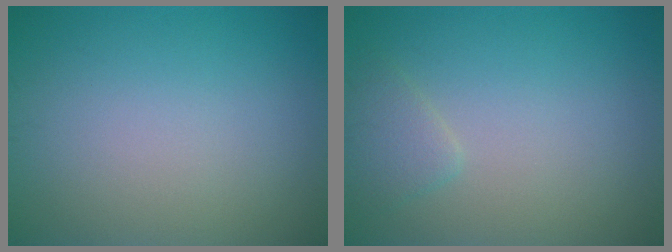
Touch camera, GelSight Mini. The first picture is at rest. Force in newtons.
{"total": 1.6, "press": 1.6, "slide": 0.2}